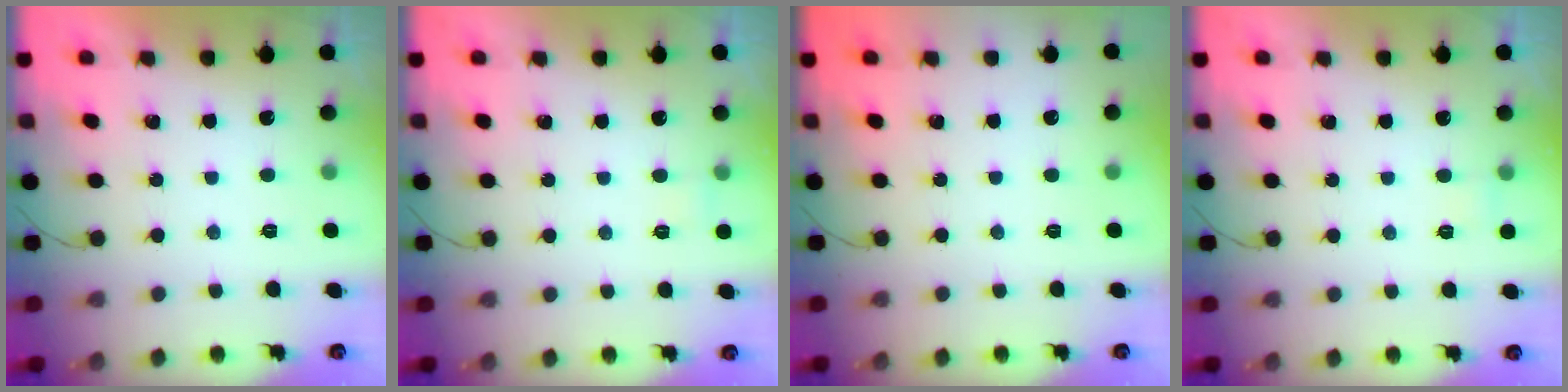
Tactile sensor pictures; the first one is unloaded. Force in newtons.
{"total": 2.1, "press": 2.0, "slide": 0.7}
{"total": 0.0}
{"total": 2.1, "press": 2.0, "slide": 0.7}